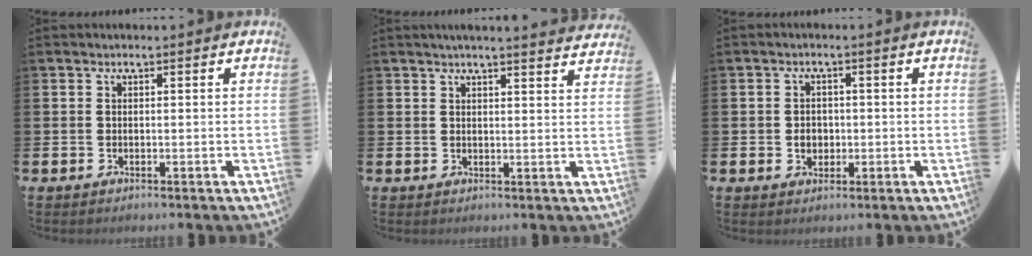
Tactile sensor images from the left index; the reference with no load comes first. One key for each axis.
{"total": 3.4, "fx": 3.3, "fy": -0.4, "fz": 0.5, "tx": -0.015, "ty": -0.017, "tz": 0.059}
{"total": 2.4, "fx": -0.3, "fy": 2.1, "fz": 1.2, "tx": -0.012, "ty": 0.000, "tz": -0.012}